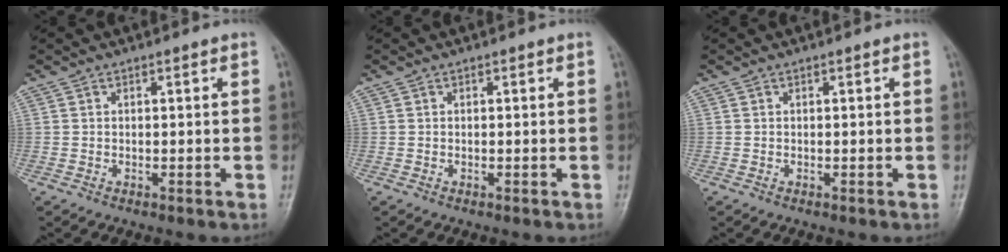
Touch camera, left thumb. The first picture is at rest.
{"total": 0.0}
{"total": 0.0}